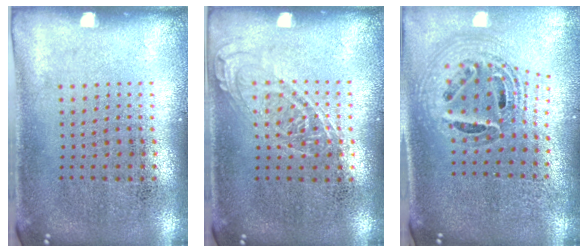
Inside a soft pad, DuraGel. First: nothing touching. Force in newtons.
{"total": 1.1, "press": 1.0, "slide": 0.3}
{"total": 1.5, "press": 1.3, "slide": 0.7}